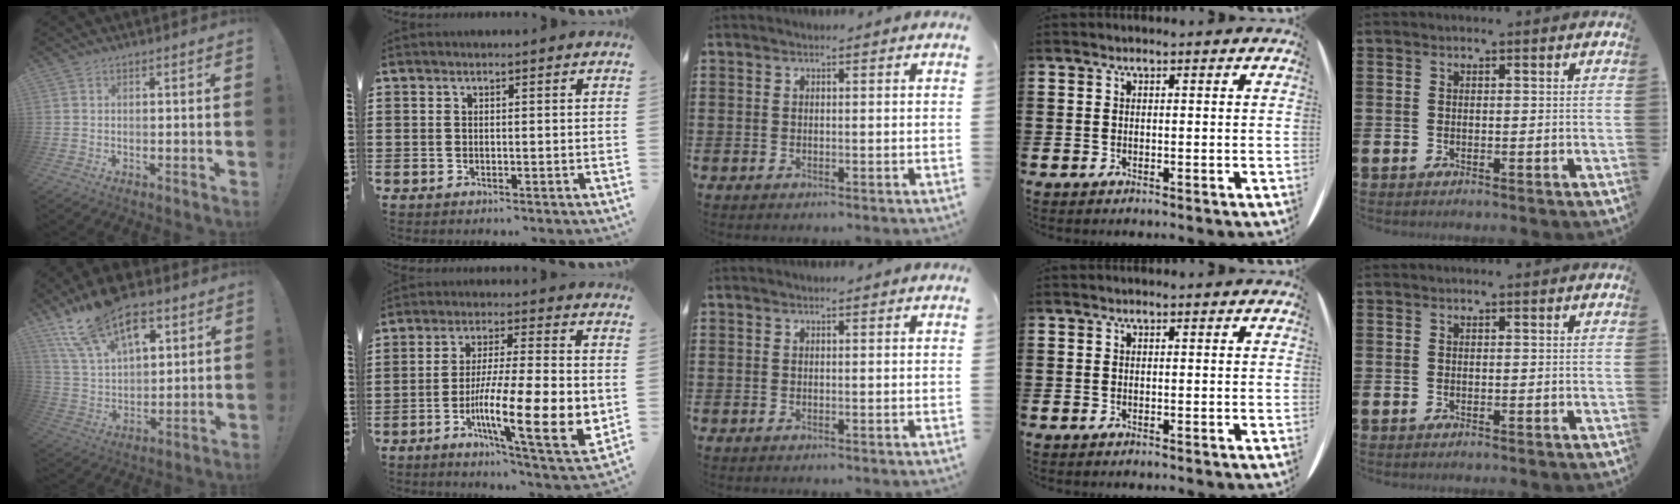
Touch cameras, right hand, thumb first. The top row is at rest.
{"thumb": {"total": 19.4, "force": [11.3, 10.4, 11.8], "torque": [-0.191, -0.065, 0.205]}, "index": {"total": 16.2, "force": [-3.7, 3.8, 15.3], "torque": [-0.253, -0.019, -0.059]}}